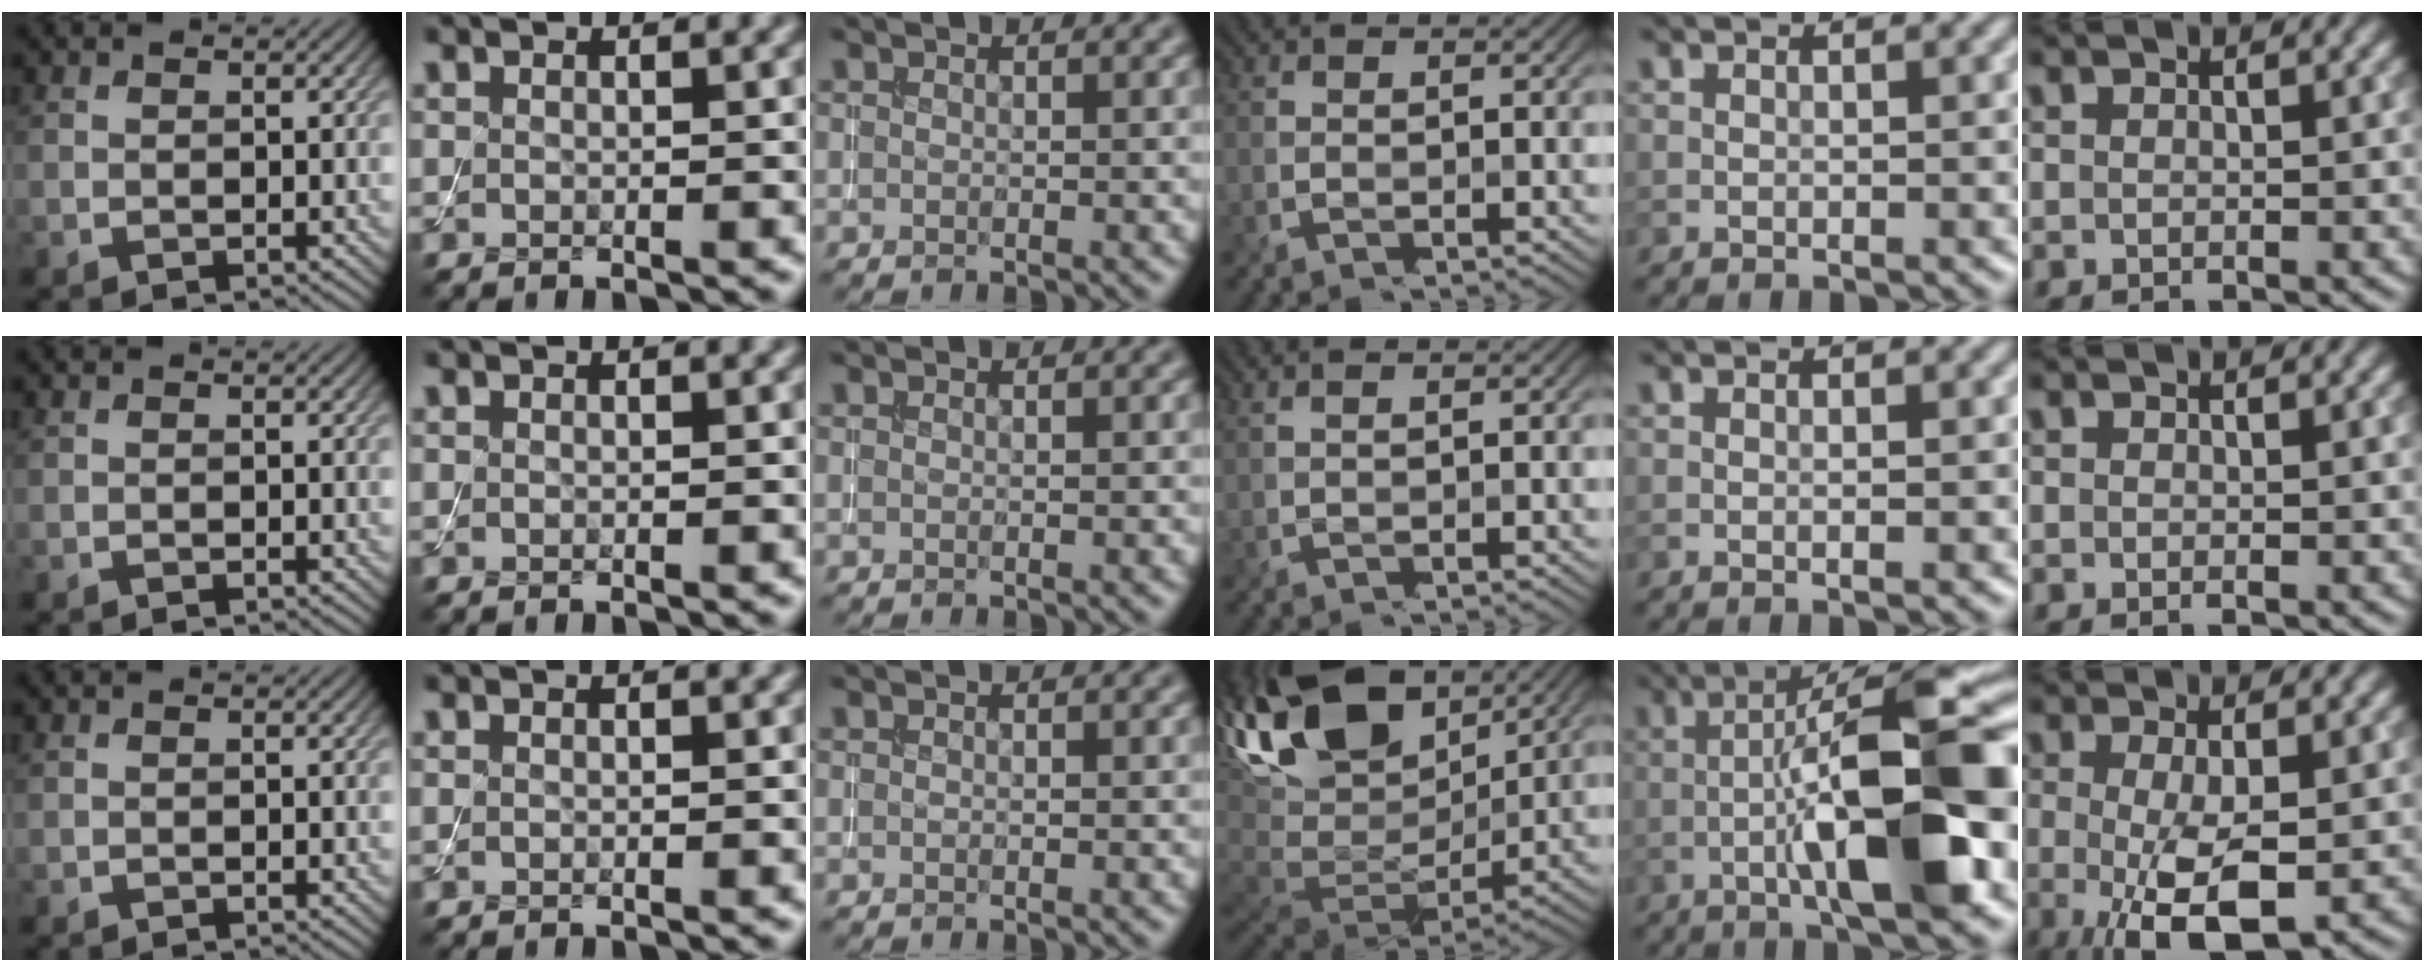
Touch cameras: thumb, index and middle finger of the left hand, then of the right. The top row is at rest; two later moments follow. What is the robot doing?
{"motion": "assemble", "object": "toy tower of hanoi"}